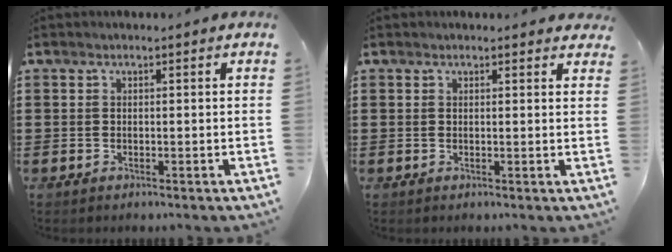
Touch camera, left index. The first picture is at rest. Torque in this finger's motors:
{"motor_torque": [1.25, -0.80, 0.45, 0.04]}